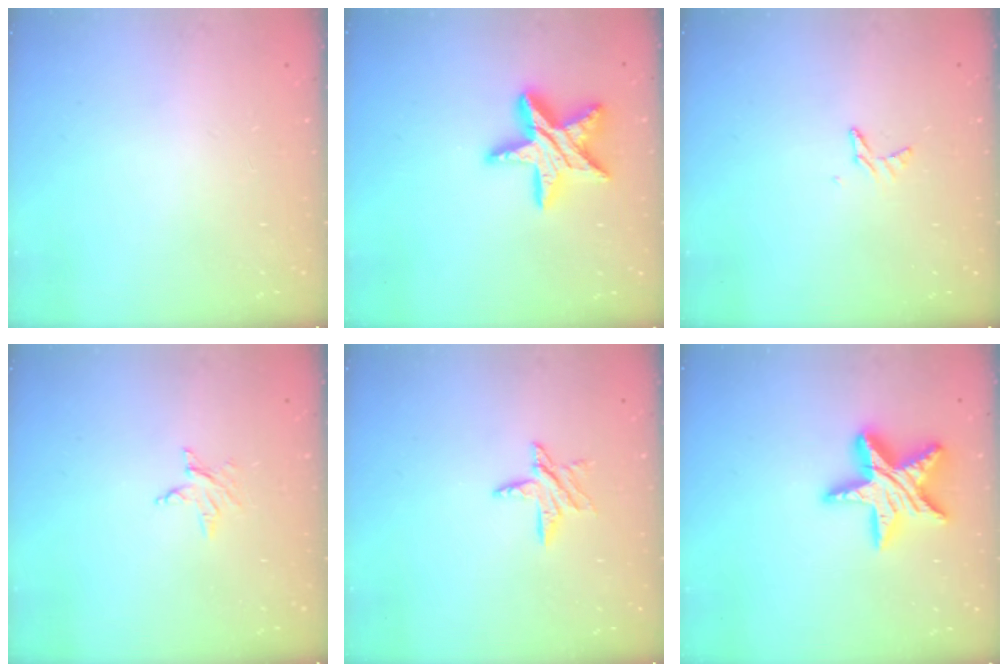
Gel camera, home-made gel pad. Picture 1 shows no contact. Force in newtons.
{"total": 17.7, "press": 17.6, "slide": 1.6}
{"total": 4.6, "press": 4.5, "slide": 0.5}
{"total": 2.4, "press": 2.4, "slide": 0.3}
{"total": 6.3, "press": 6.3, "slide": 0.4}
{"total": 16.9, "press": 16.8, "slide": 1.3}